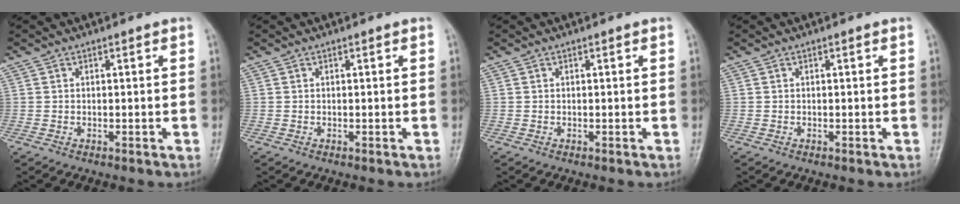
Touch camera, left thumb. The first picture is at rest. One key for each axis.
{"total": 0.0}
{"total": 0.0}
{"total": 0.0}